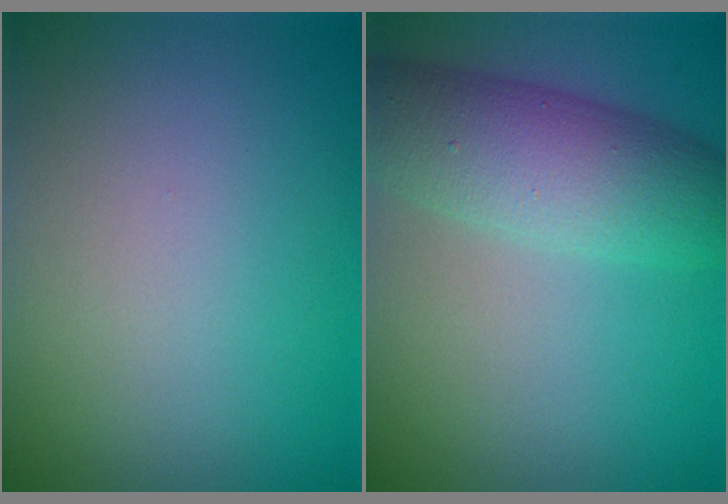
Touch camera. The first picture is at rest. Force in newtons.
{"total": 7.0, "press": 7.0, "slide": 0.2}